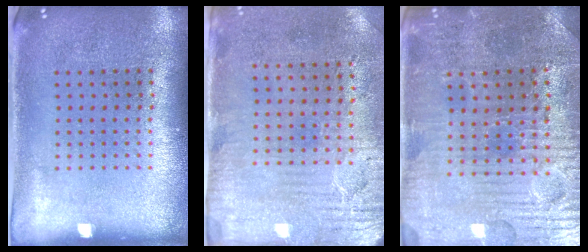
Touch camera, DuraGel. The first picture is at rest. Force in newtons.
{"total": 3.3, "press": 2.7, "slide": 1.9}
{"total": 3.5, "press": 3.5, "slide": 0.5}